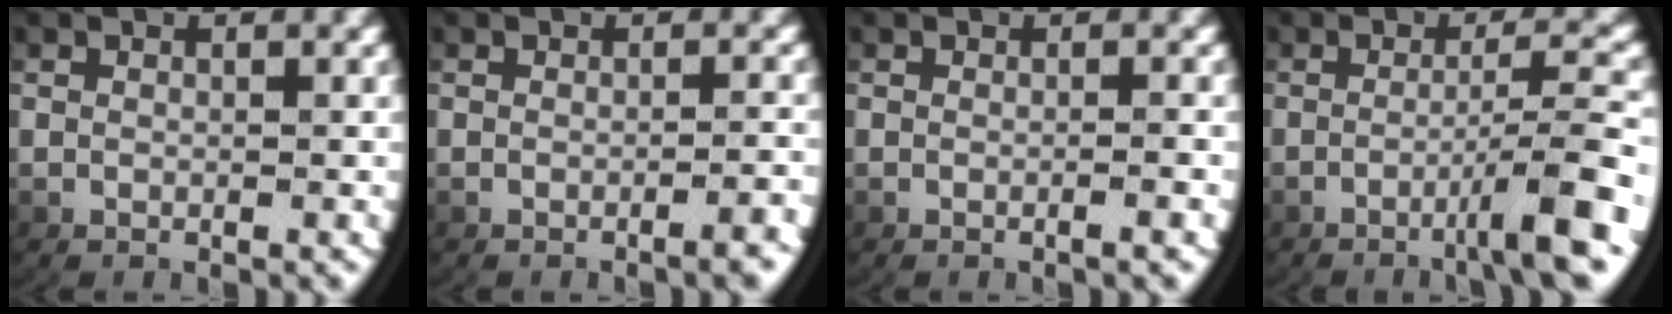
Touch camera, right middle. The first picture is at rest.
{"total": 1.3, "force": [-1.0, -0.2, 0.8], "torque": [-0.011, 0.008, -0.019]}
{"total": 0.8, "force": [-0.6, -0.3, 0.5], "torque": [-0.008, 0.006, -0.013]}
{"total": 5.4, "force": [-2.0, 0.4, 5.0], "torque": [-0.077, 0.008, -0.031]}